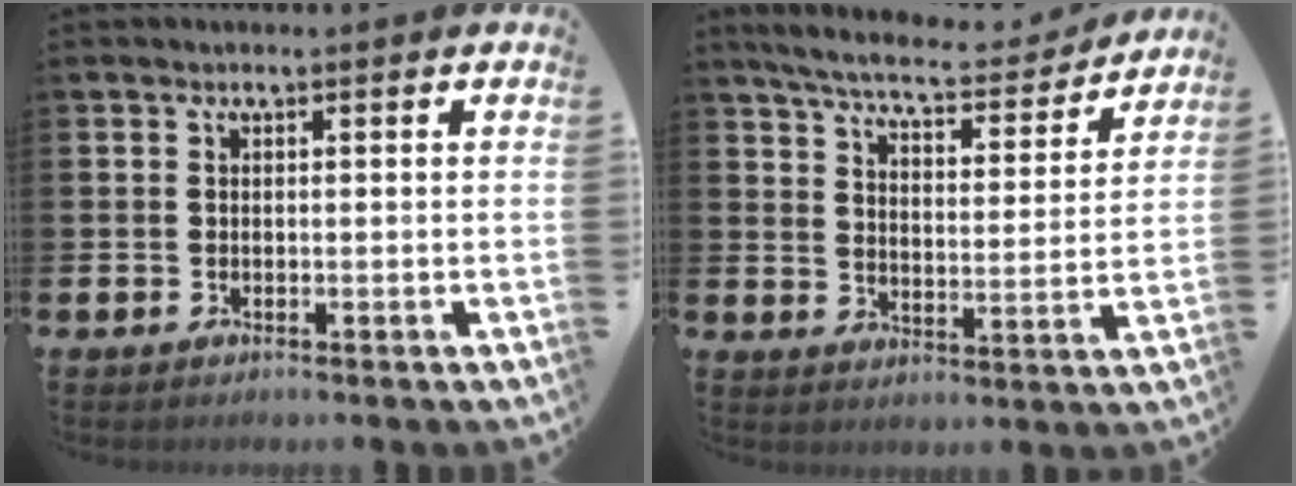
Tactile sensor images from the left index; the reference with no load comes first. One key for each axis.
{"total": 6.8, "fx": 6.4, "fy": 0.8, "fz": 2.2, "tx": -0.068, "ty": -0.044, "tz": 0.107}